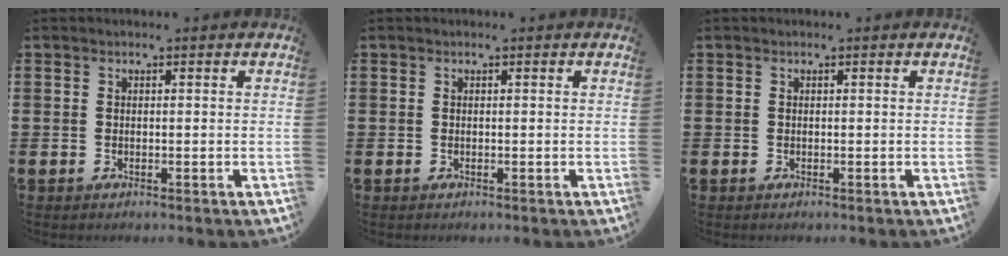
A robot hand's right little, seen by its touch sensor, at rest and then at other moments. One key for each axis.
{"total": 0.0}
{"total": 0.0}